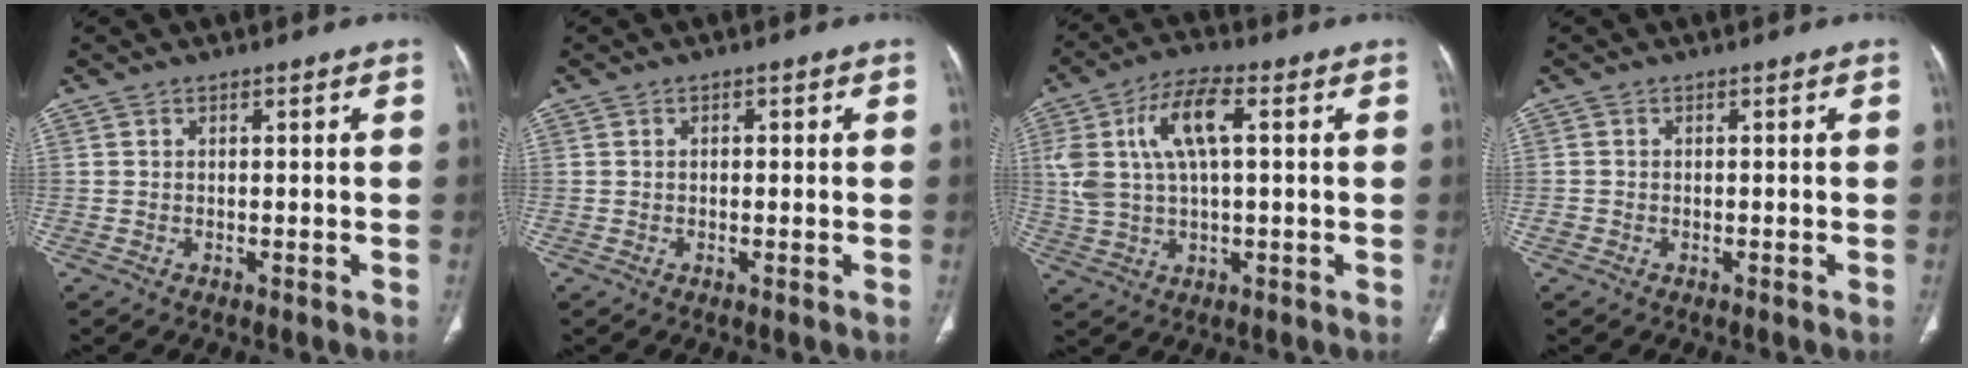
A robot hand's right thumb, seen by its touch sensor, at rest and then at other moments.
{"total": 0.7, "force": [0.0, 0.5, 0.4], "torque": [-0.004, 0.002, -0.002]}
{"total": 12.1, "force": [3.0, 5.2, 10.5], "torque": [-0.218, 0.020, 0.057]}
{"total": 0.9, "force": [-0.4, 0.8, 0.2], "torque": [-0.005, 0.003, -0.010]}